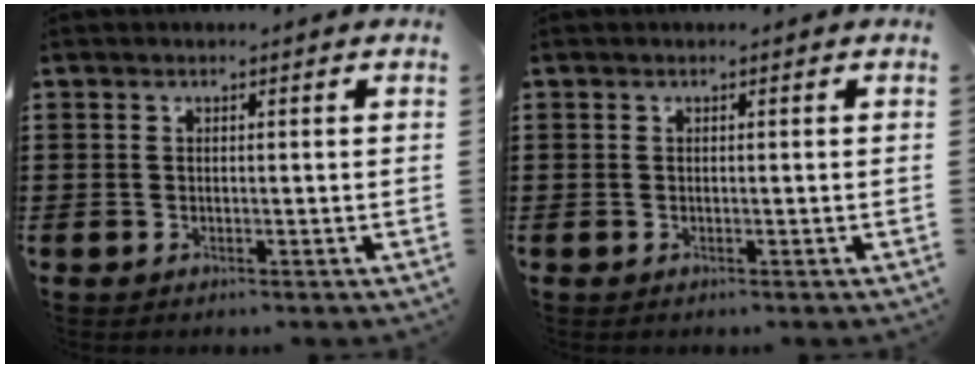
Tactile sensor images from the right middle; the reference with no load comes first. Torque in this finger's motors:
{"motor_torque": [-0.42, 0.45, -0.01, 0.00]}